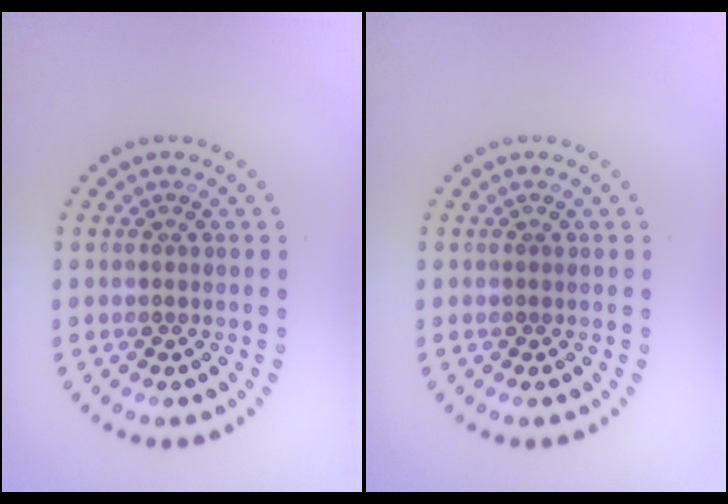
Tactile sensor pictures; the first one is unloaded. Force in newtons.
{"total": 0.0}